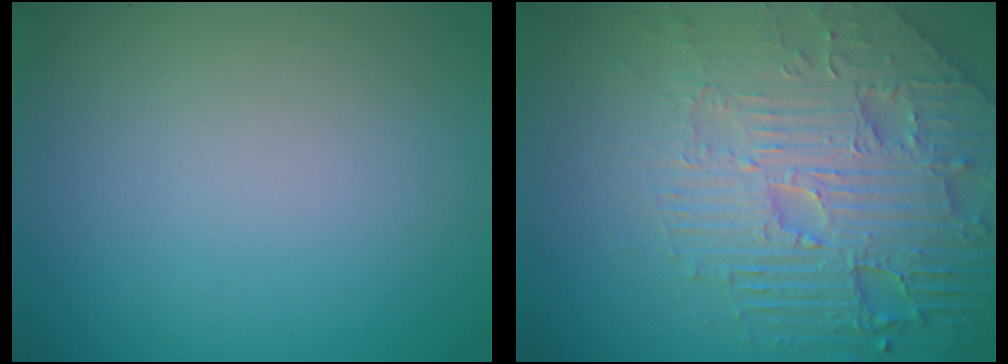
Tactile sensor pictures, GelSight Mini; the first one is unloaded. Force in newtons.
{"total": 8.9, "press": 6.3, "slide": 6.2}